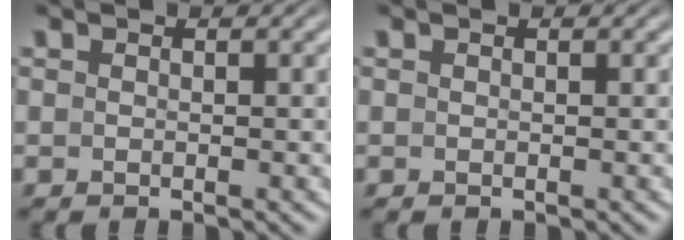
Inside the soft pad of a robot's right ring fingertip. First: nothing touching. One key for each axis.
{"total": 0.0}